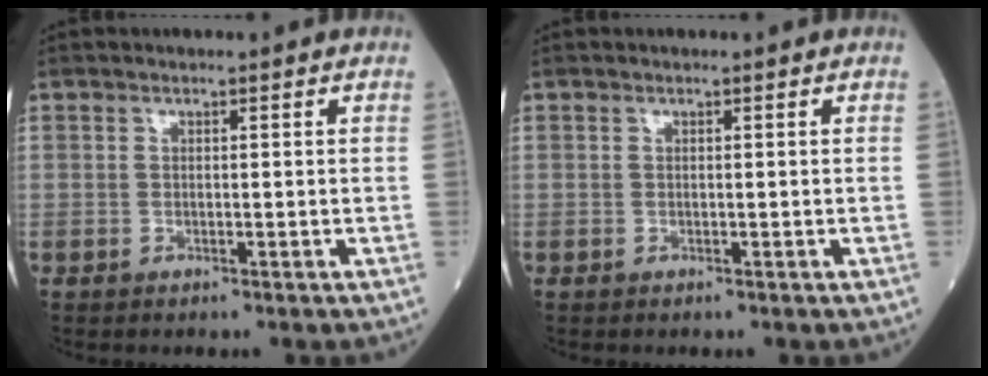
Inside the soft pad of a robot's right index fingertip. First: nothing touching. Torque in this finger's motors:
{"motor_torque": [0.00, 0.00, 0.00, 0.01]}